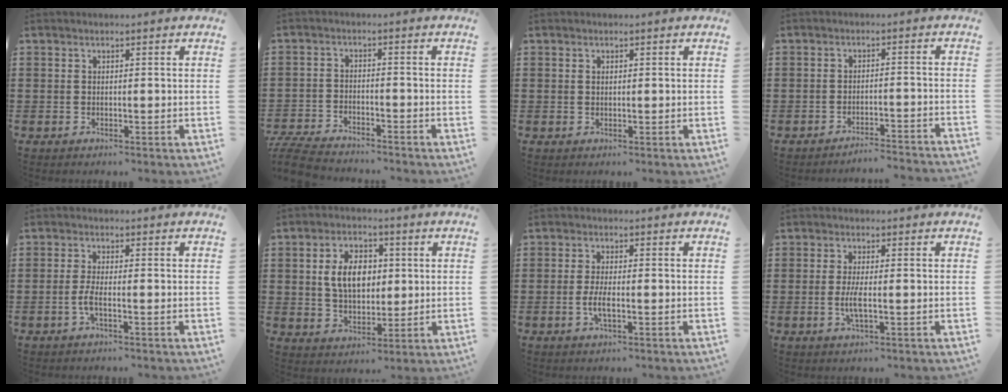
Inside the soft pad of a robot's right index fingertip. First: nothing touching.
{"total": 5.0, "force": [-4.9, 0.6, 1.0], "torque": [-0.034, -0.001, -0.104]}
{"total": 0.5, "force": [0.2, 0.3, 0.4], "torque": [-0.009, 0.000, 0.004]}
{"total": 3.0, "force": [-2.9, -0.1, 0.5], "torque": [-0.012, -0.001, -0.062]}
{"total": 2.7, "force": [-1.1, 0.2, 2.4], "torque": [-0.059, -0.007, -0.026]}
{"total": 7.7, "force": [1.1, 5.1, 5.7], "torque": [-0.121, 0.007, 0.011]}
{"total": 3.1, "force": [-0.9, 0.7, 2.8], "torque": [-0.065, -0.006, -0.021]}
{"total": 3.4, "force": [-0.7, 0.6, 3.3], "torque": [-0.073, -0.007, -0.017]}